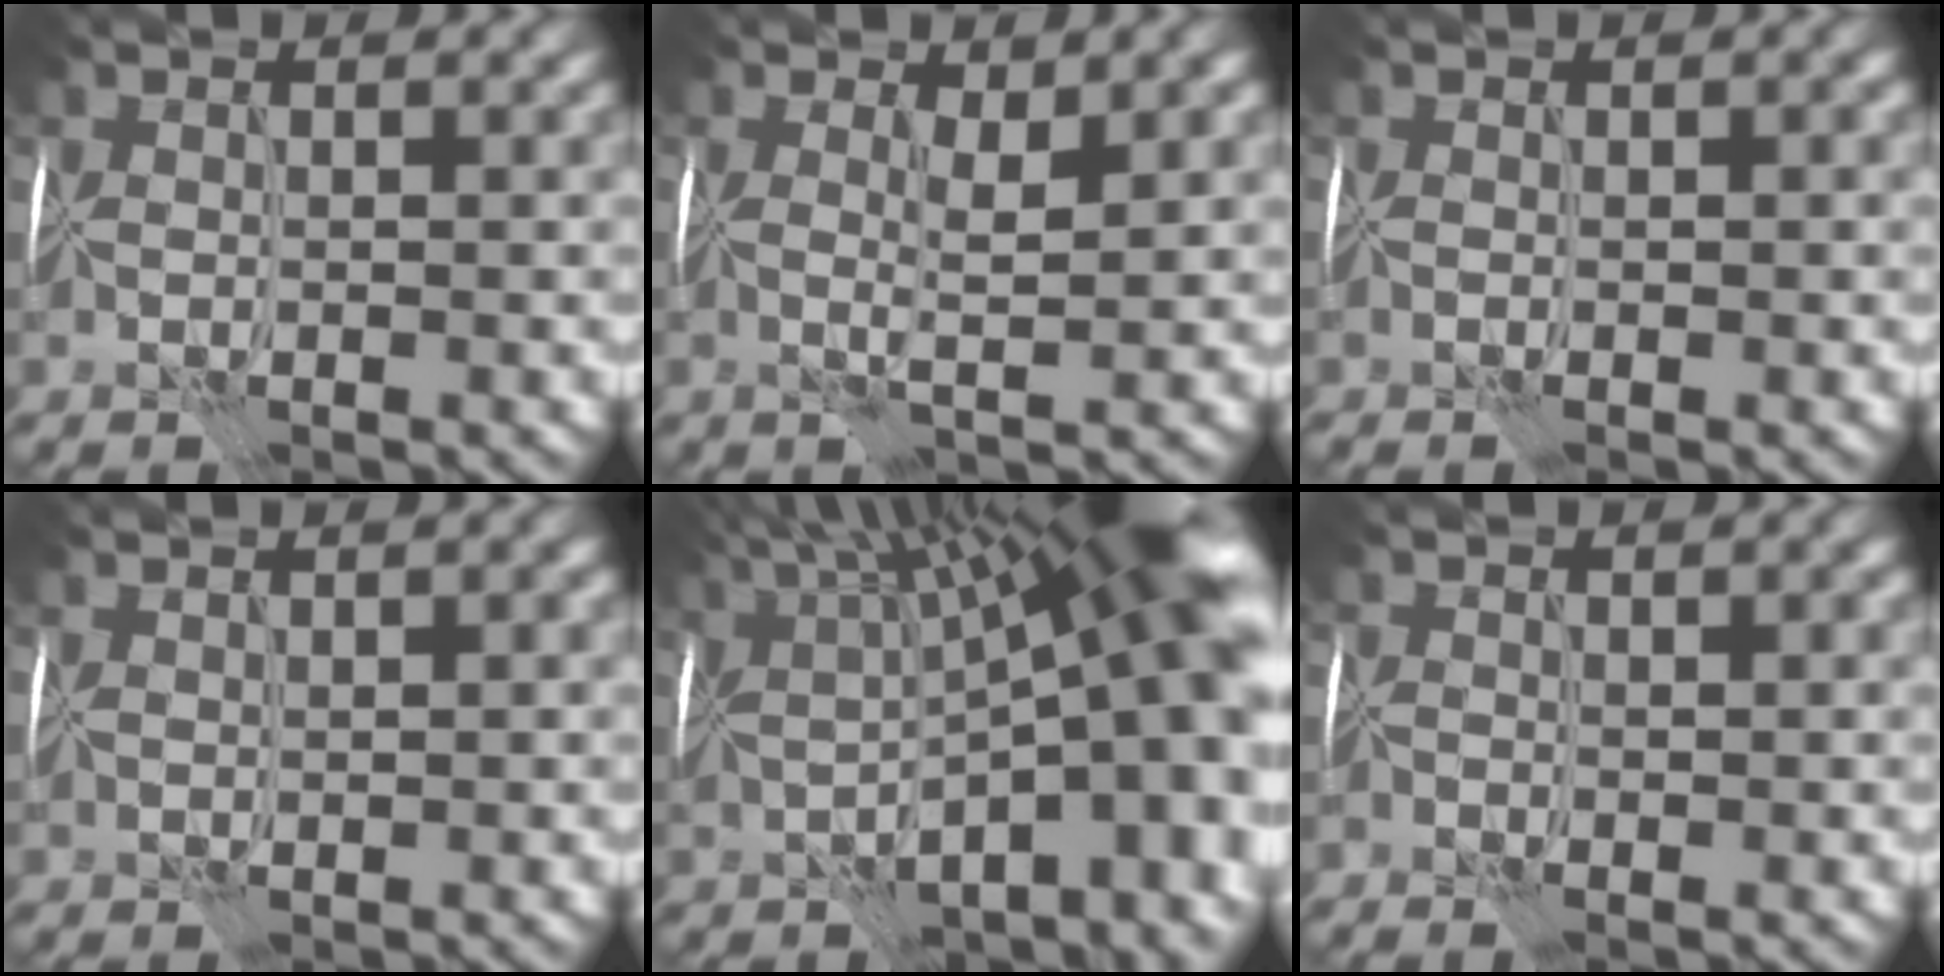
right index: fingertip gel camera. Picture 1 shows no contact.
{"total": 2.2, "force": [1.0, 0.3, 1.9], "torque": [-0.040, 0.000, 0.018]}
{"total": 0.5, "force": [-0.3, 0.1, 0.4], "torque": [-0.007, 0.002, -0.007]}
{"total": 1.0, "force": [0.7, 0.4, 0.5], "torque": [-0.009, 0.005, 0.016]}
{"total": 19.3, "force": [2.2, 6.8, 18.0], "torque": [-0.223, 0.025, 0.050]}
{"total": 0.8, "force": [-0.6, 0.4, 0.4], "torque": [-0.004, 0.003, -0.014]}